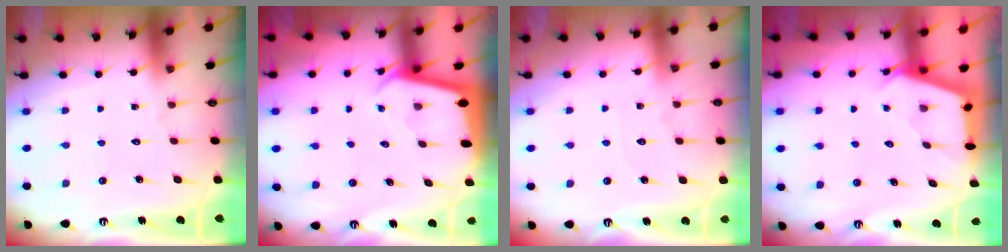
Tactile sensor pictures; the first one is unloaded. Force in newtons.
{"total": 2.0, "press": 2.0, "slide": 0.2}
{"total": 2.9, "press": 2.9, "slide": 0.4}
{"total": 2.5, "press": 2.5, "slide": 0.3}